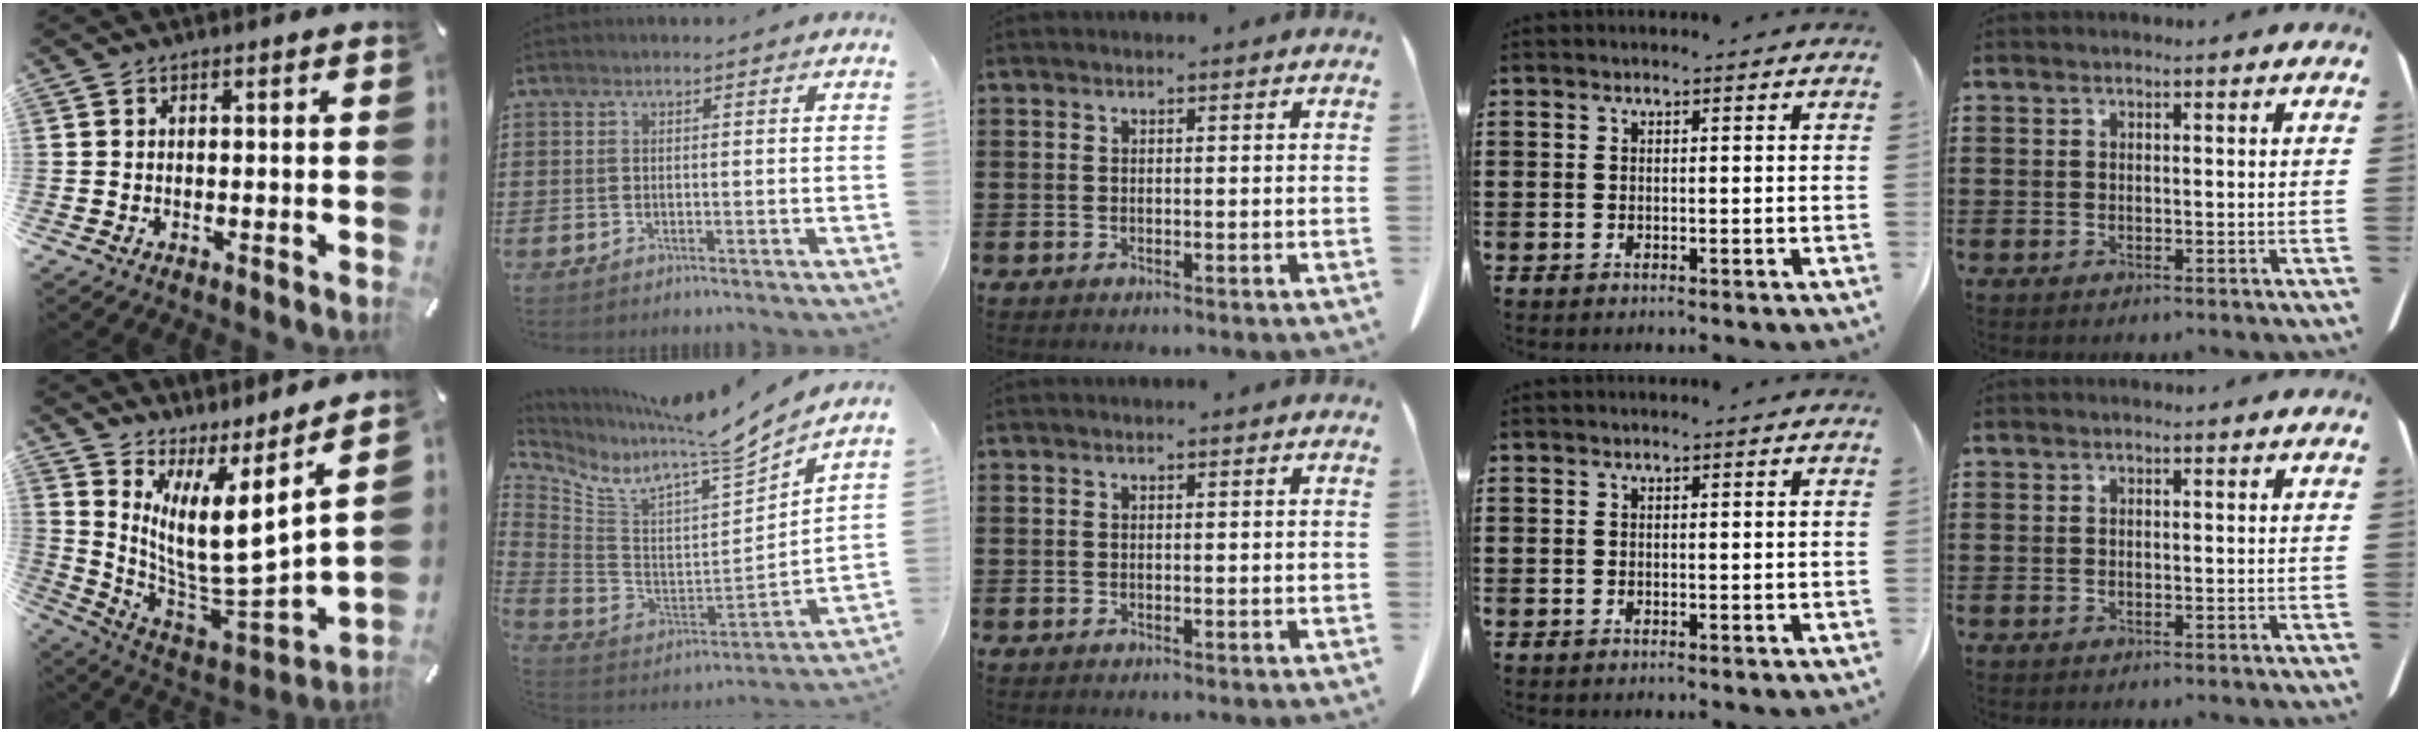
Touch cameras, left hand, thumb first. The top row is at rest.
{"thumb": {"total": 10.9, "force": [5.1, 2.3, 9.4], "torque": [-0.191, -0.094, 0.076]}, "index": {"total": 8.0, "force": [6.8, 0.6, 4.3], "torque": [-0.107, -0.071, 0.103]}}